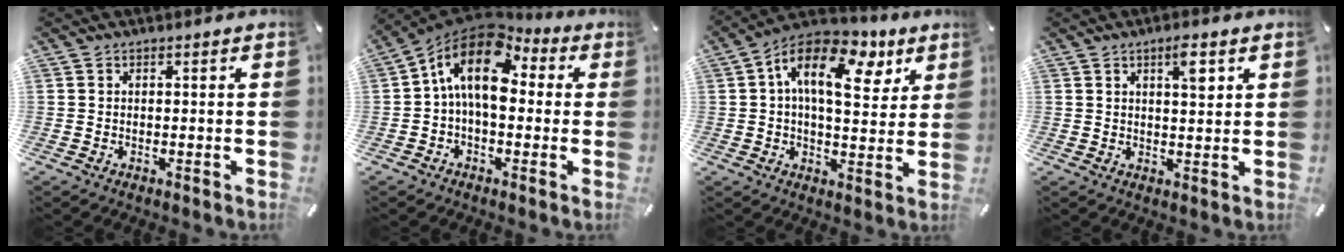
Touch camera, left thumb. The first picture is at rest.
{"total": 13.6, "force": [3.0, 8.1, 10.5], "torque": [-0.203, -0.007, 0.052]}
{"total": 15.8, "force": [6.5, 8.3, 11.8], "torque": [-0.199, -0.024, 0.109]}
{"total": 5.0, "force": [2.4, 1.5, 4.1], "torque": [-0.055, -0.008, 0.033]}